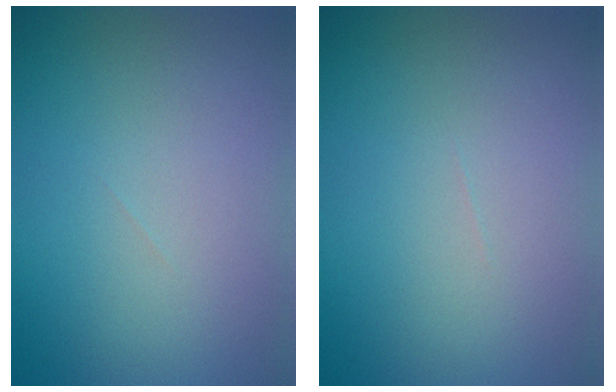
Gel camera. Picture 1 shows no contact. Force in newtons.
{"total": 0.0}